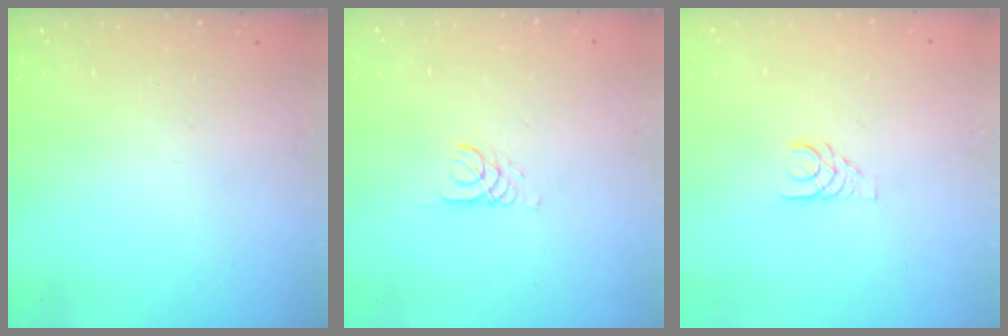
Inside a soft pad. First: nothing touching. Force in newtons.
{"total": 2.7, "press": 2.7, "slide": 0.3}
{"total": 2.7, "press": 2.7, "slide": 0.2}